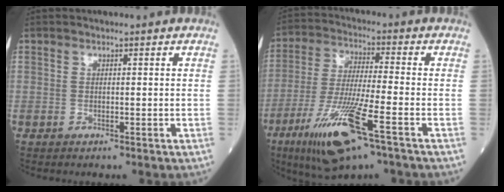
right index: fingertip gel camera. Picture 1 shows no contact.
{"total": 14.5, "force": [-7.3, 1.3, 12.4], "torque": [-0.250, -0.032, -0.131]}